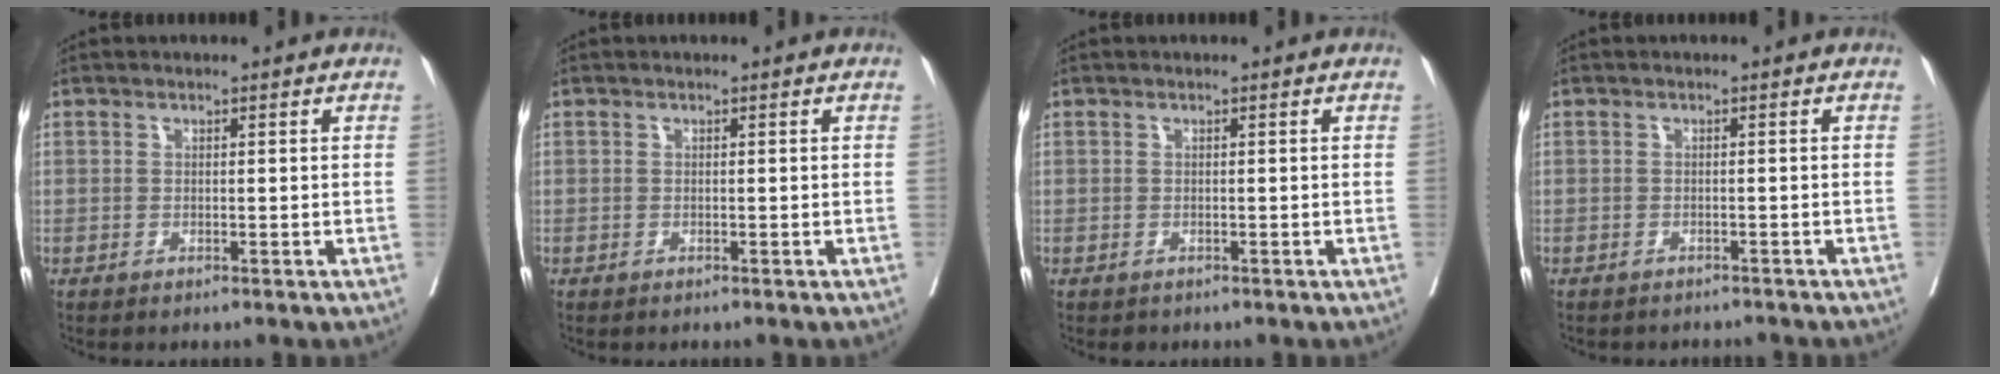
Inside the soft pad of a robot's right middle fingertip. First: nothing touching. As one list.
[{"total": 0.0}, {"total": 0.6, "force": [-0.4, 0.4, 0.1], "torque": [-0.007, 0.002, -0.004]}, {"total": 4.2, "force": [-3.9, 1.3, 0.7], "torque": [-0.006, -0.002, -0.047]}]